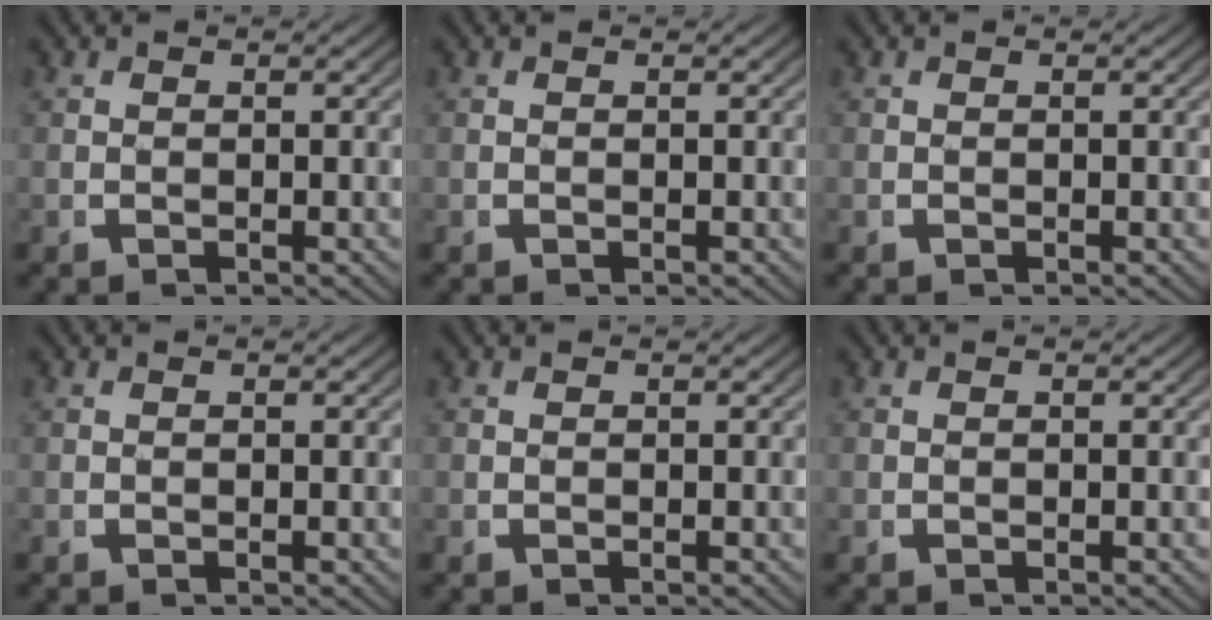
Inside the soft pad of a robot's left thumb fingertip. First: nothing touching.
{"total": 0.0}
{"total": 0.0}
{"total": 0.0}
{"total": 0.0}
{"total": 0.0}